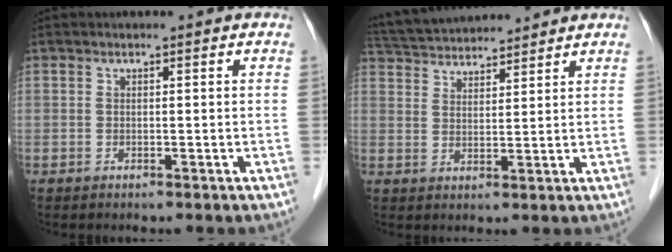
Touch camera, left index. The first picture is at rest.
{"total": 10.5, "force": [10.0, 1.2, 2.8], "torque": [-0.060, 0.033, 0.168]}